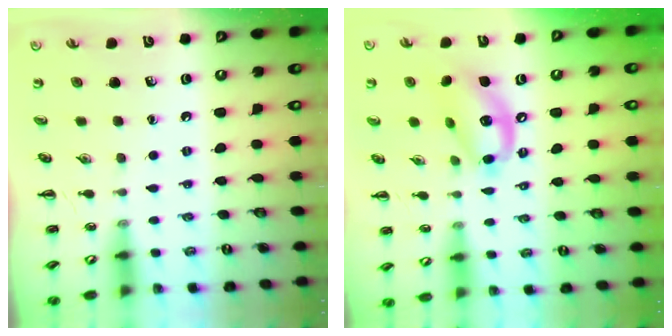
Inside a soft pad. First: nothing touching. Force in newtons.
{"total": 13.4, "press": 13.0, "slide": 3.3}